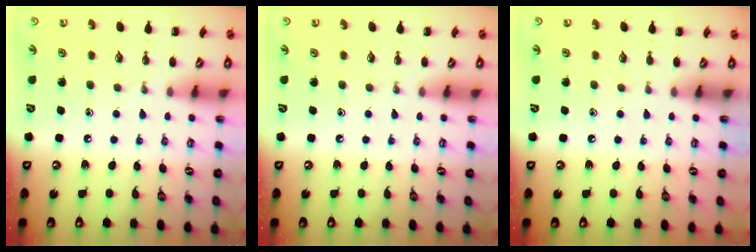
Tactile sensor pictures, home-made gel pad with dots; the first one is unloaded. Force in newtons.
{"total": 0.0}
{"total": 0.0}